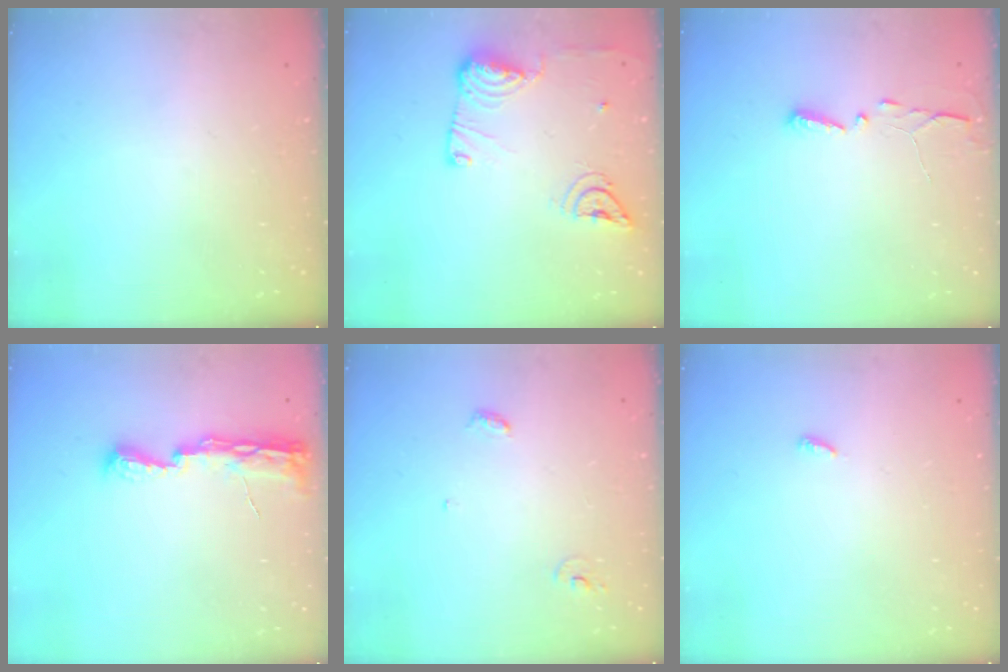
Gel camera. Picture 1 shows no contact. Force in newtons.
{"total": 12.8, "press": 12.7, "slide": 1.6}
{"total": 2.9, "press": 2.9, "slide": 0.4}
{"total": 8.5, "press": 8.5, "slide": 1.2}
{"total": 3.7, "press": 3.7, "slide": 0.3}
{"total": 2.5, "press": 2.5, "slide": 0.2}